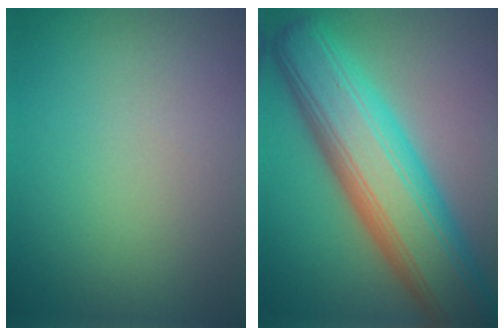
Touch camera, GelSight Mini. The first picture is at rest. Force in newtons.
{"total": 12.3, "press": 12.3, "slide": 0.3}